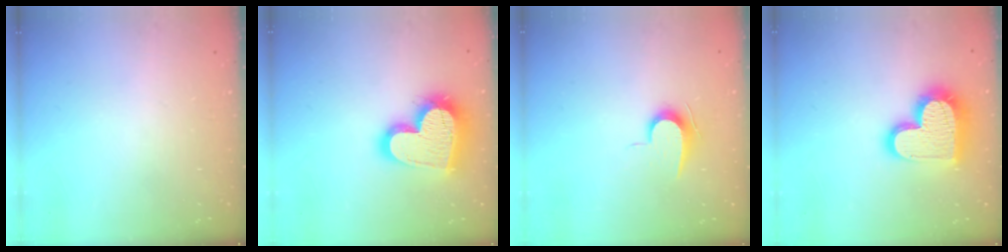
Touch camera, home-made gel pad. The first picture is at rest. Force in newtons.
{"total": 20.8, "press": 20.7, "slide": 1.8}
{"total": 7.2, "press": 7.2, "slide": 0.7}
{"total": 18.6, "press": 18.5, "slide": 1.5}